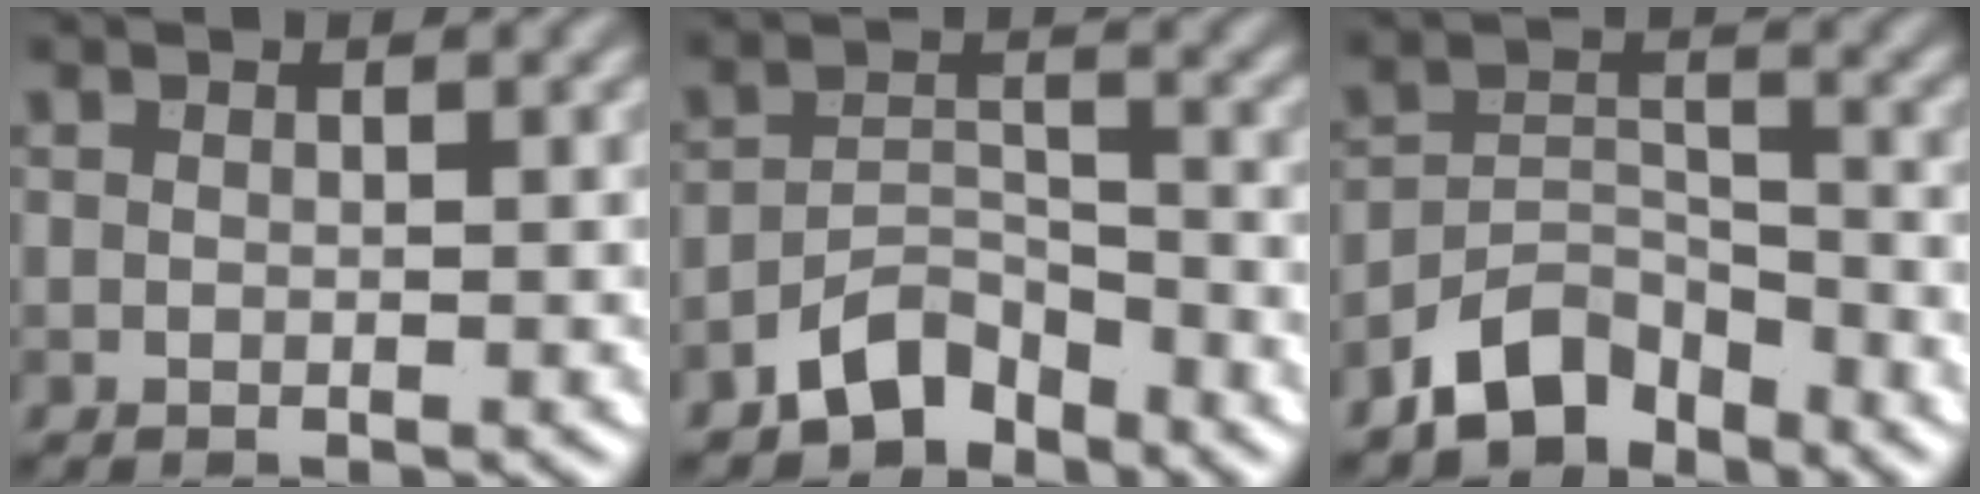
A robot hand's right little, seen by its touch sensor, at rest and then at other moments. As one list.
[{"total": 4.2, "force": [-3.4, 1.8, 1.5], "torque": [-0.020, 0.007, -0.072]}, {"total": 5.5, "force": [-4.3, 2.6, 2.1], "torque": [-0.024, 0.001, -0.088]}]